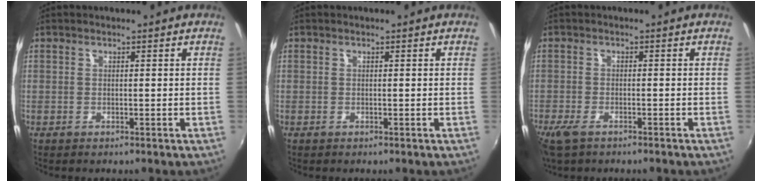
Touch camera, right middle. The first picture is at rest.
{"total": 0.0}
{"total": 5.1, "force": [-3.6, 1.8, 3.0], "torque": [-0.077, -0.018, -0.066]}